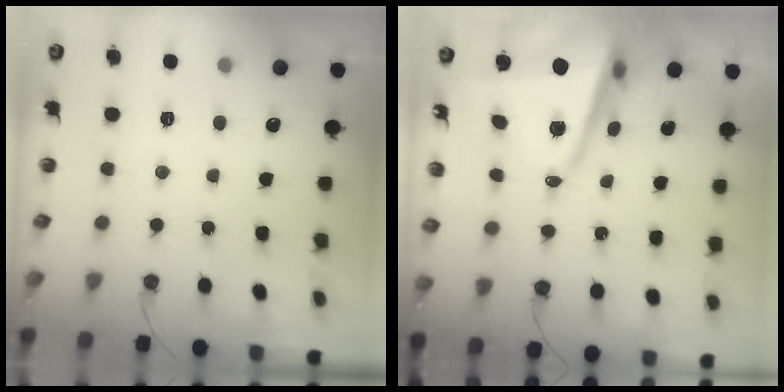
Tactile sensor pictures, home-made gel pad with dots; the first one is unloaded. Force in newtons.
{"total": 10.2, "press": 10.2, "slide": 0.8}